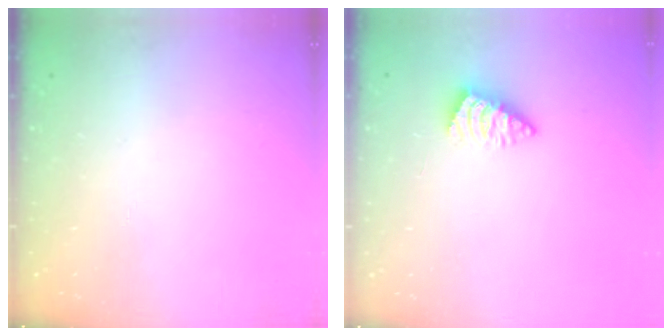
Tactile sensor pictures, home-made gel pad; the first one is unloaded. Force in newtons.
{"total": 2.6, "press": 2.6, "slide": 0.4}